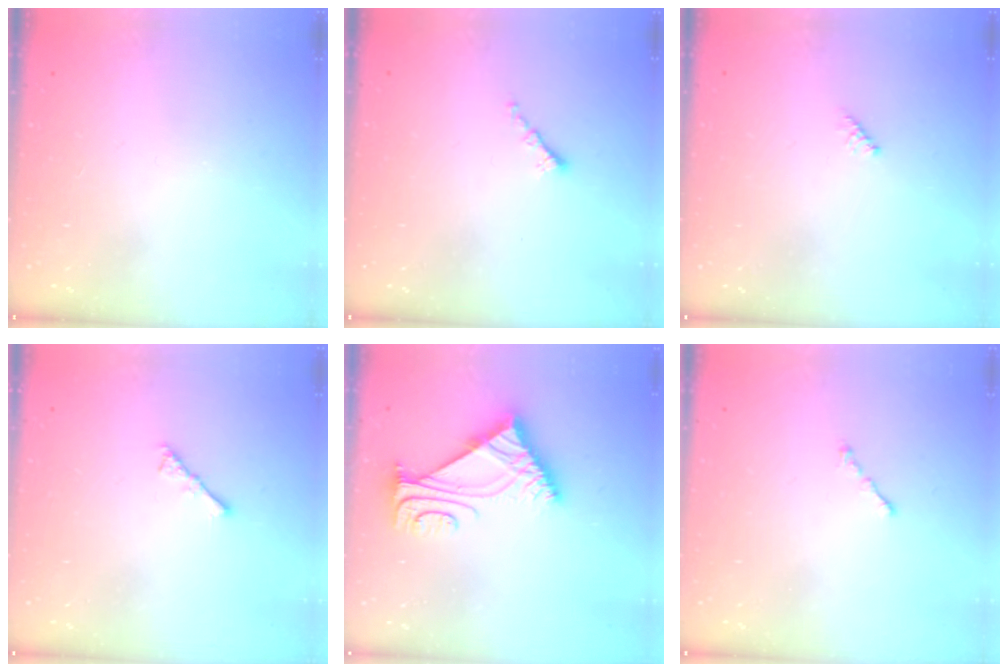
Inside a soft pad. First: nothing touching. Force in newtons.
{"total": 1.3, "press": 1.2, "slide": 0.5}
{"total": 2.3, "press": 2.3, "slide": 0.4}
{"total": 2.7, "press": 2.7, "slide": 0.6}
{"total": 6.7, "press": 6.6, "slide": 0.9}
{"total": 0.7, "press": 0.5, "slide": 0.5}